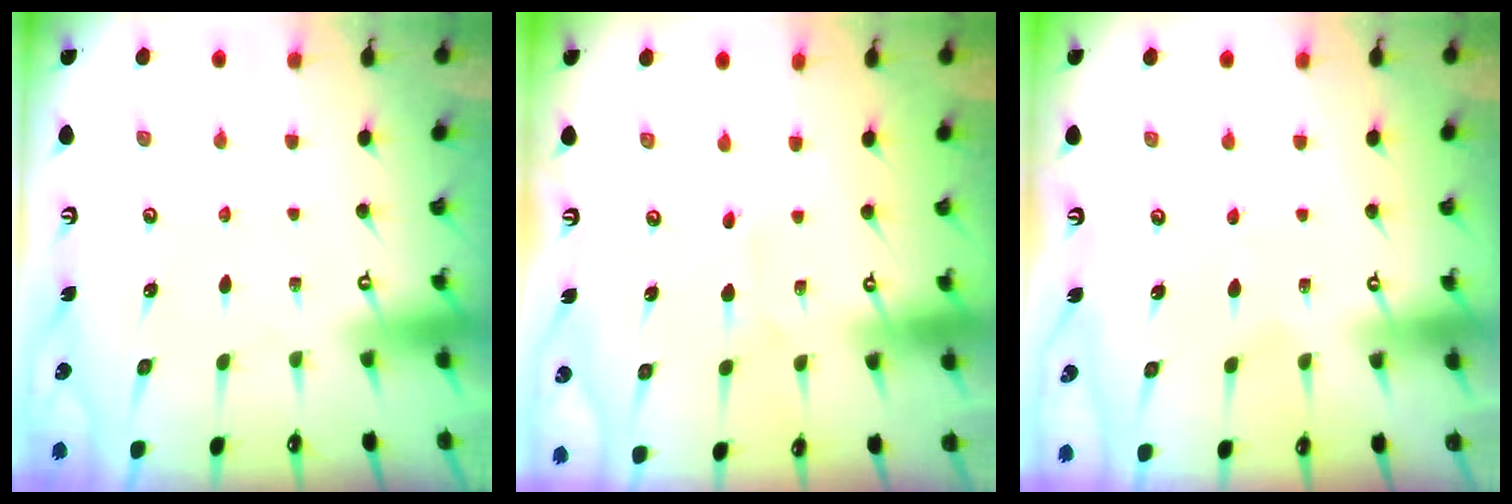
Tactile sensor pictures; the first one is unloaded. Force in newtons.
{"total": 1.9, "press": 1.9, "slide": 0.1}
{"total": 2.7, "press": 2.7, "slide": 0.3}